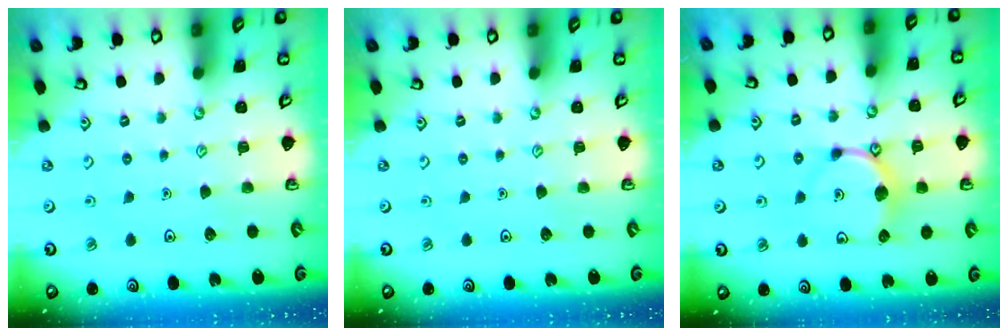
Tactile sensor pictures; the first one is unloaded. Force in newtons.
{"total": 0.0}
{"total": 9.4, "press": 9.4, "slide": 0.6}